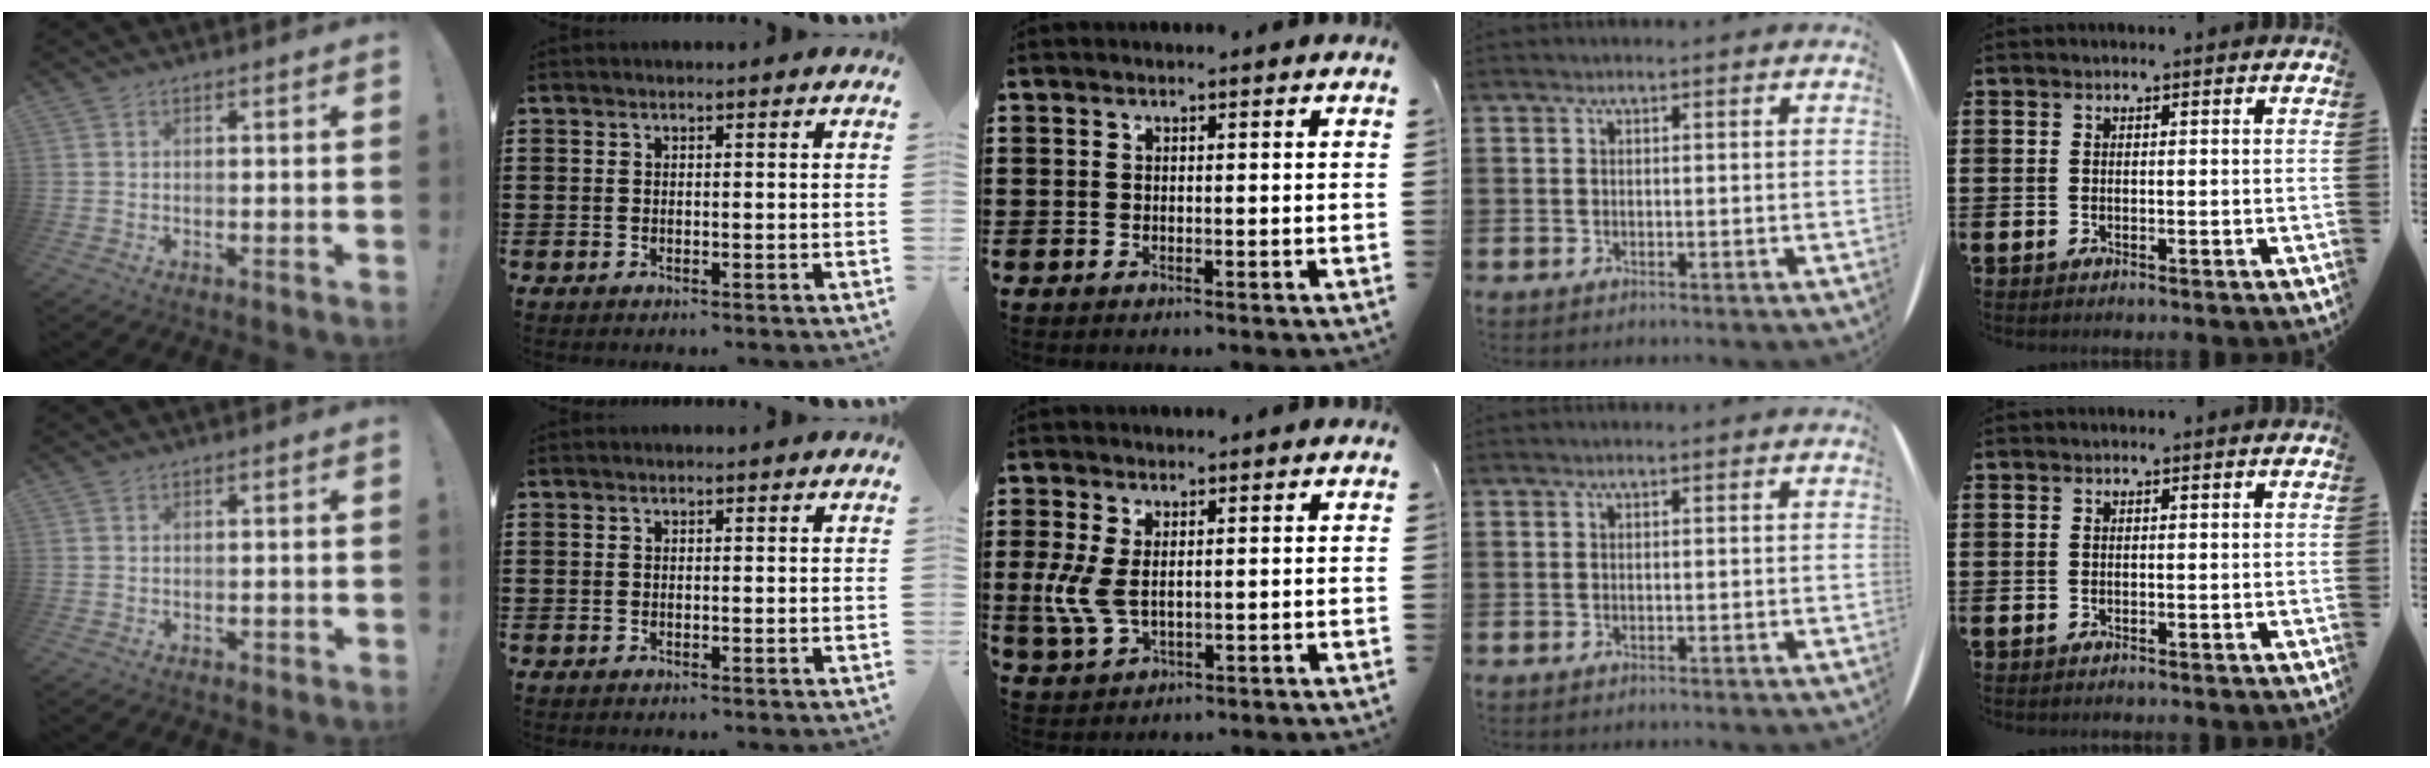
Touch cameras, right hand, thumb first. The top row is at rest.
{"thumb": {"total": 0.7, "force": [-0.5, 0.5, 0.1], "torque": [-0.002, 0.003, -0.008]}, "middle": {"total": 5.7, "force": [0.4, 3.2, 4.6], "torque": [-0.127, -0.005, 0.000]}}